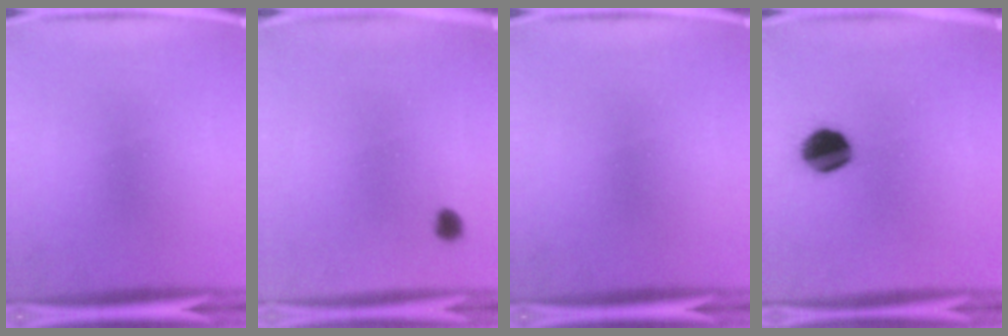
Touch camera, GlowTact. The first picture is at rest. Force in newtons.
{"total": 1.8}
{"total": 0.0}
{"total": 10.2}